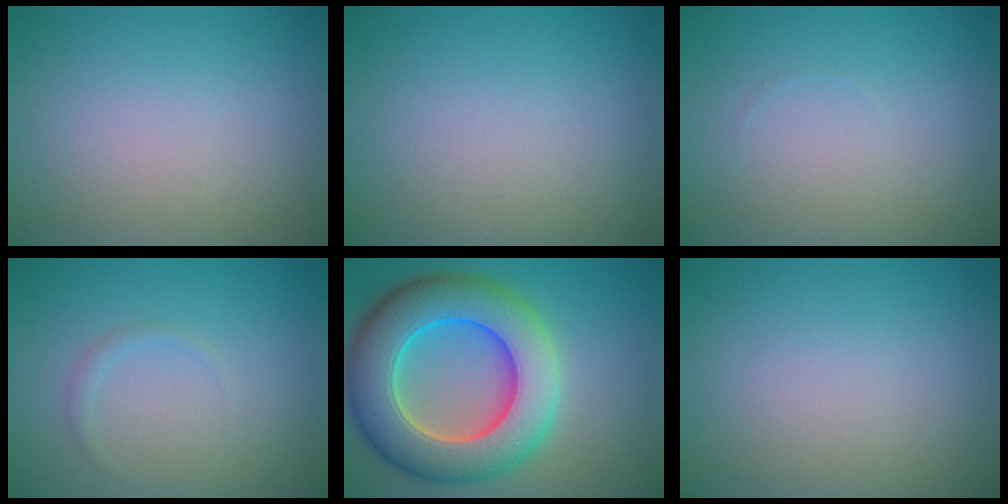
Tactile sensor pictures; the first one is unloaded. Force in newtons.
{"total": 0.0}
{"total": 0.0}
{"total": 0.7, "press": 0.7, "slide": 0.1}
{"total": 11.9, "press": 11.9, "slide": 0.3}
{"total": 0.0}